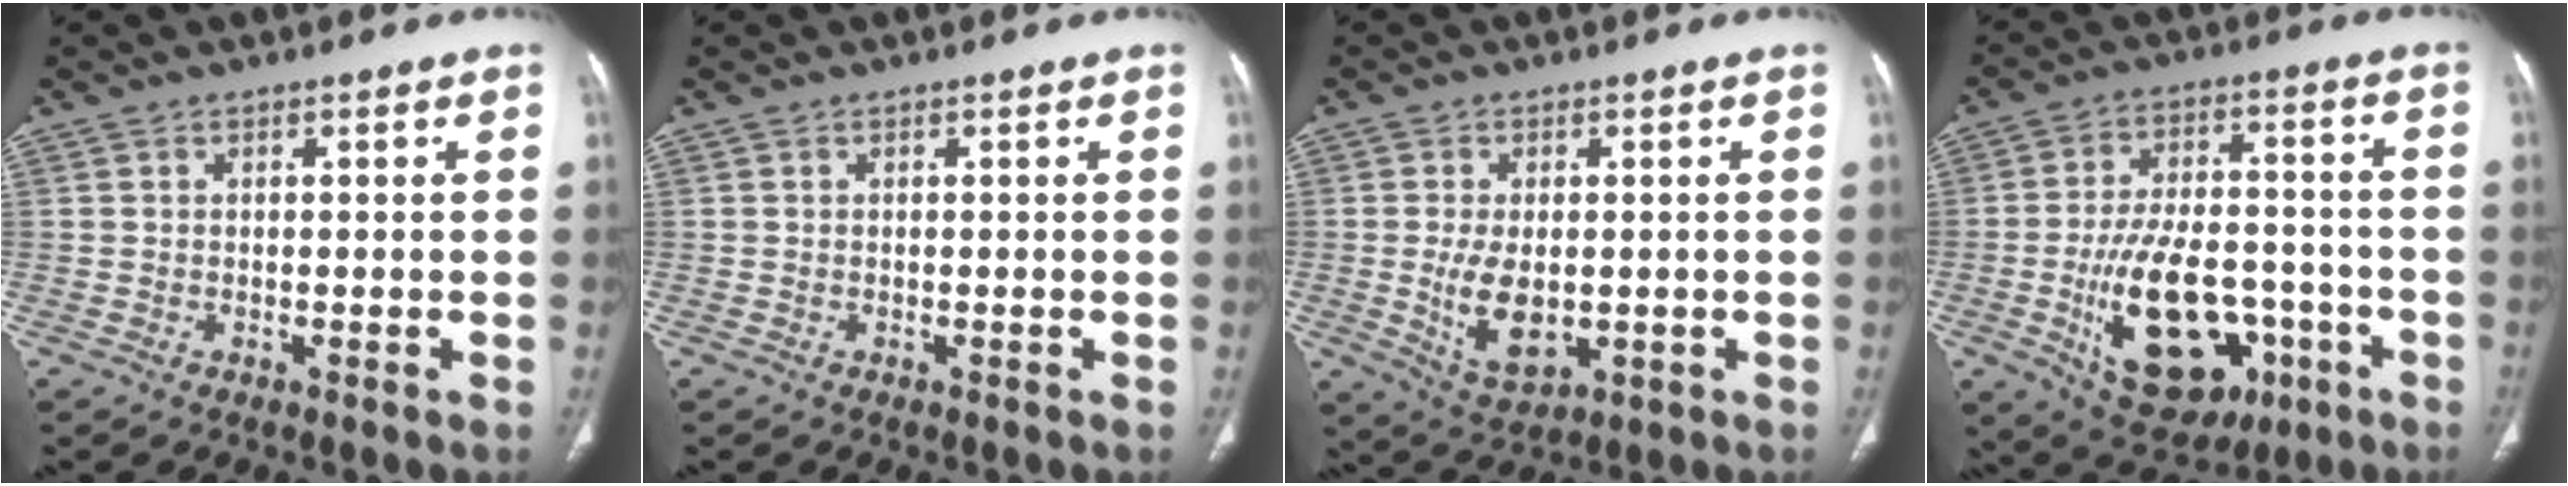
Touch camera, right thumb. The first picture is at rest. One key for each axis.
{"total": 0.0}
{"total": 8.2, "fx": -0.8, "fy": 4.7, "fz": 6.6, "tx": -0.113, "ty": -0.012, "tz": -0.001}
{"total": 20.2, "fx": -6.7, "fy": 11.5, "fz": 15.2, "tx": -0.218, "ty": 0.028, "tz": -0.086}